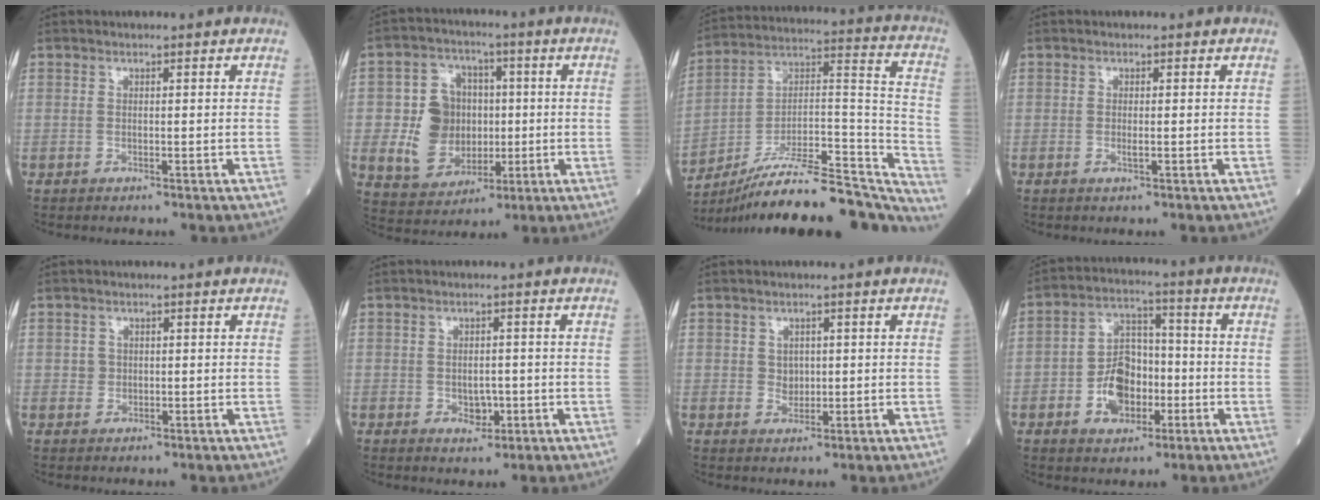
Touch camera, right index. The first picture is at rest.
{"total": 10.5, "force": [-0.3, 8.9, 5.6], "torque": [-0.121, 0.025, 0.009]}
{"total": 27.0, "force": [-23.4, 5.5, 12.2], "torque": [-0.134, 0.035, -0.353]}
{"total": 0.7, "force": [-0.2, 0.1, 0.6], "torque": [-0.017, -0.002, -0.003]}
{"total": 1.2, "force": [0.0, 1.2, 0.1], "torque": [0.000, 0.002, 0.001]}
{"total": 2.7, "force": [-0.9, 1.8, 1.9], "torque": [-0.024, 0.003, -0.006]}
{"total": 1.9, "force": [0.2, 1.7, 0.9], "torque": [-0.012, 0.000, 0.006]}
{"total": 8.9, "force": [-2.9, 5.8, 6.0], "torque": [-0.119, 0.020, -0.048]}